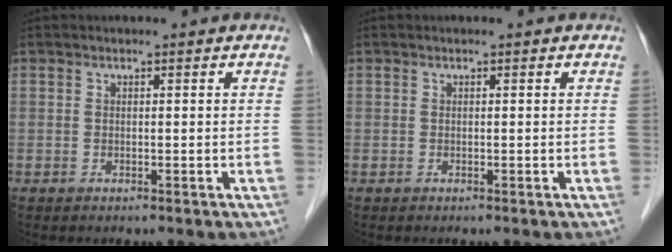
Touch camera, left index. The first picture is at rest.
{"total": 0.0}